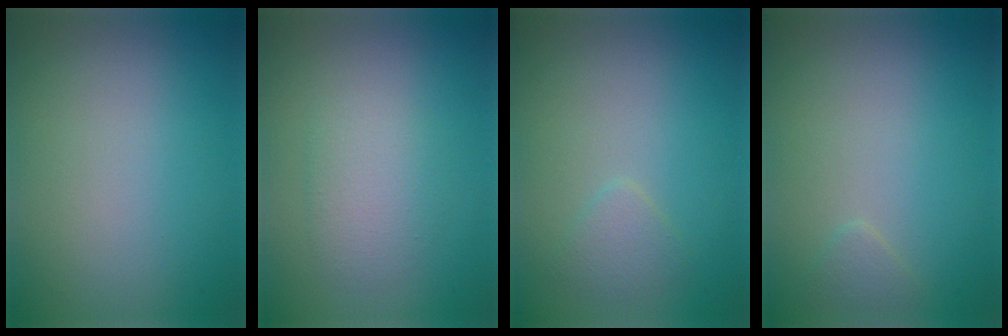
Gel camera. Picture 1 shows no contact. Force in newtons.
{"total": 2.4, "press": 2.3, "slide": 0.4}
{"total": 1.3, "press": 1.3, "slide": 0.1}
{"total": 0.8, "press": 0.8, "slide": 0.0}